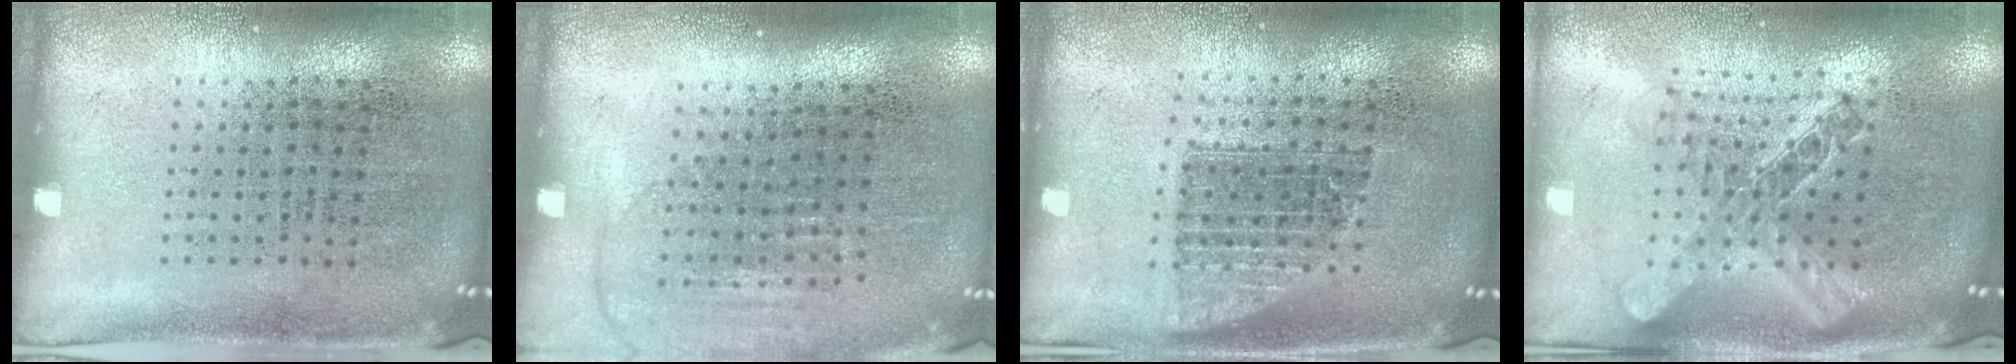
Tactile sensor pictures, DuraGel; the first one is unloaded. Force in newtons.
{"total": 1.3, "press": 1.2, "slide": 0.6}
{"total": 1.3, "press": 1.1, "slide": 0.7}
{"total": 2.1, "press": 1.7, "slide": 1.3}